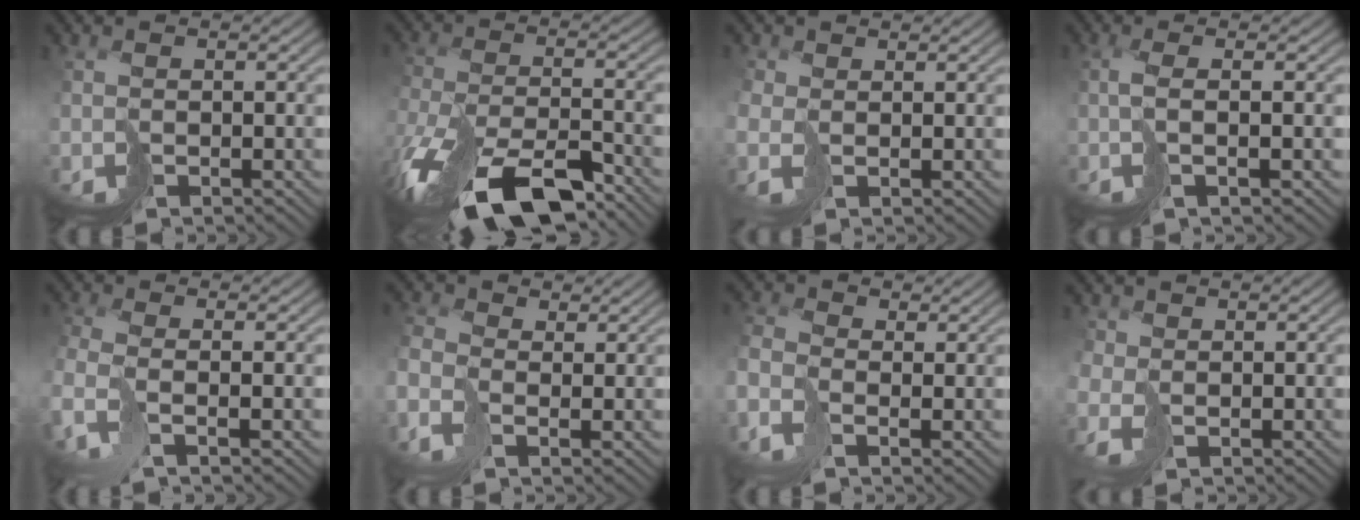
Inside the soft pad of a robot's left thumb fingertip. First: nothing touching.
{"total": 14.6, "force": [-9.8, 5.9, 9.0], "torque": [-0.215, -0.033, -0.158]}
{"total": 2.5, "force": [0.2, 1.8, 1.8], "torque": [-0.066, -0.003, 0.001]}
{"total": 3.4, "force": [-0.1, 0.8, 3.3], "torque": [-0.064, 0.003, -0.007]}
{"total": 3.9, "force": [-0.8, 1.7, 3.4], "torque": [-0.089, -0.004, -0.031]}
{"total": 4.4, "force": [-0.8, 2.8, 3.3], "torque": [-0.098, 0.001, -0.031]}
{"total": 4.5, "force": [-1.3, 2.7, 3.3], "torque": [-0.097, -0.004, -0.042]}
{"total": 3.1, "force": [-0.6, 2.4, 1.8], "torque": [-0.066, -0.009, -0.014]}